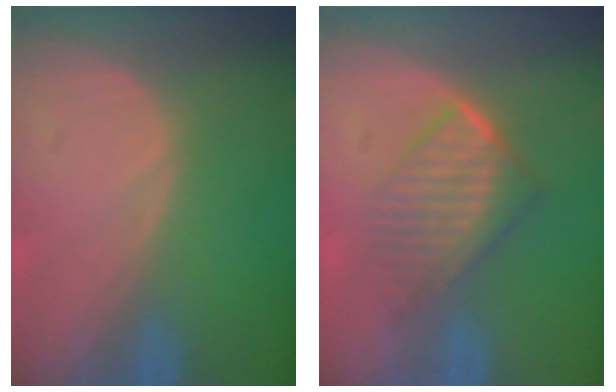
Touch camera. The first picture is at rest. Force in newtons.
{"total": 6.8, "press": 5.9, "slide": 3.4}